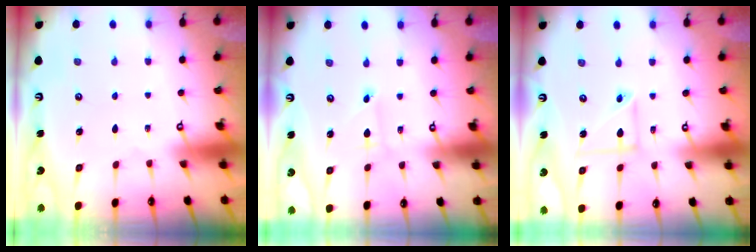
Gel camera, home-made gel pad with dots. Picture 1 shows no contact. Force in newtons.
{"total": 1.4, "press": 1.4, "slide": 0.1}
{"total": 6.3, "press": 6.3, "slide": 0.4}